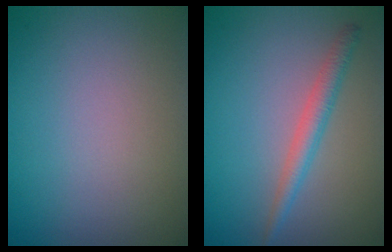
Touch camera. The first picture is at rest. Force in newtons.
{"total": 2.2, "press": 2.2, "slide": 0.1}